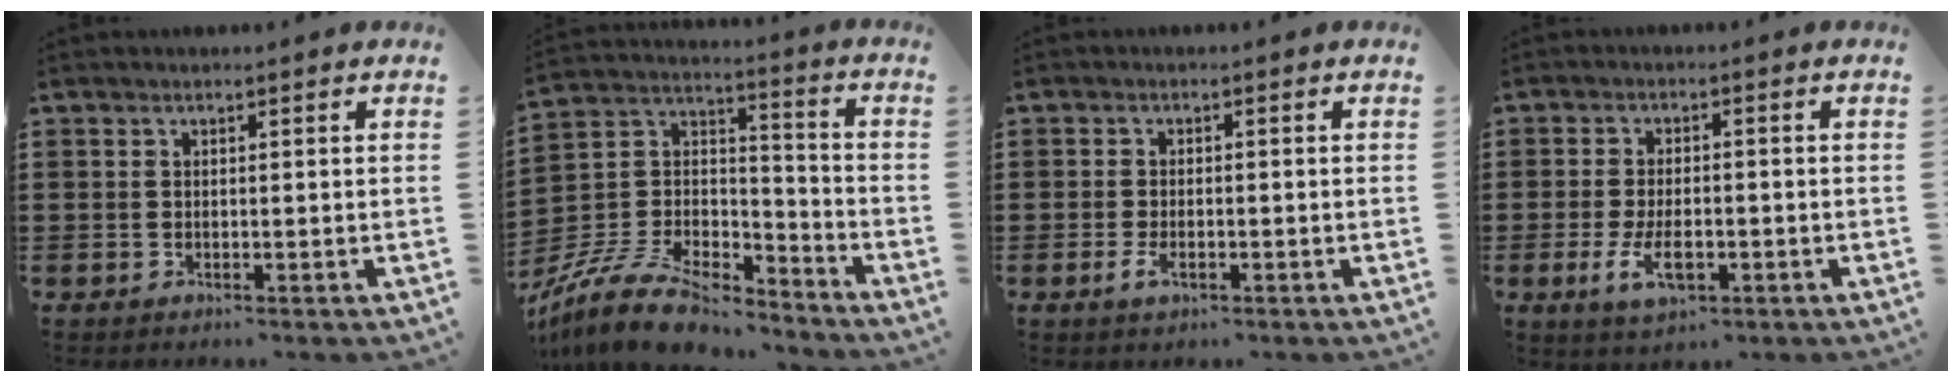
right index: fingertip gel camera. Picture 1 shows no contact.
{"total": 10.3, "force": [-9.1, 2.7, 4.1], "torque": [-0.098, 0.012, -0.185]}
{"total": 2.0, "force": [-0.8, 0.9, 1.6], "torque": [-0.037, -0.003, -0.018]}
{"total": 5.4, "force": [-1.7, 2.6, 4.4], "torque": [-0.086, -0.003, -0.035]}